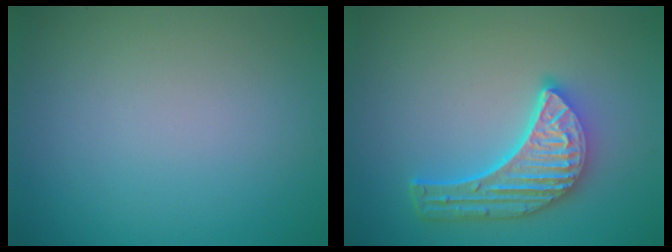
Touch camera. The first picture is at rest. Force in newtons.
{"total": 5.6, "press": 4.4, "slide": 3.6}